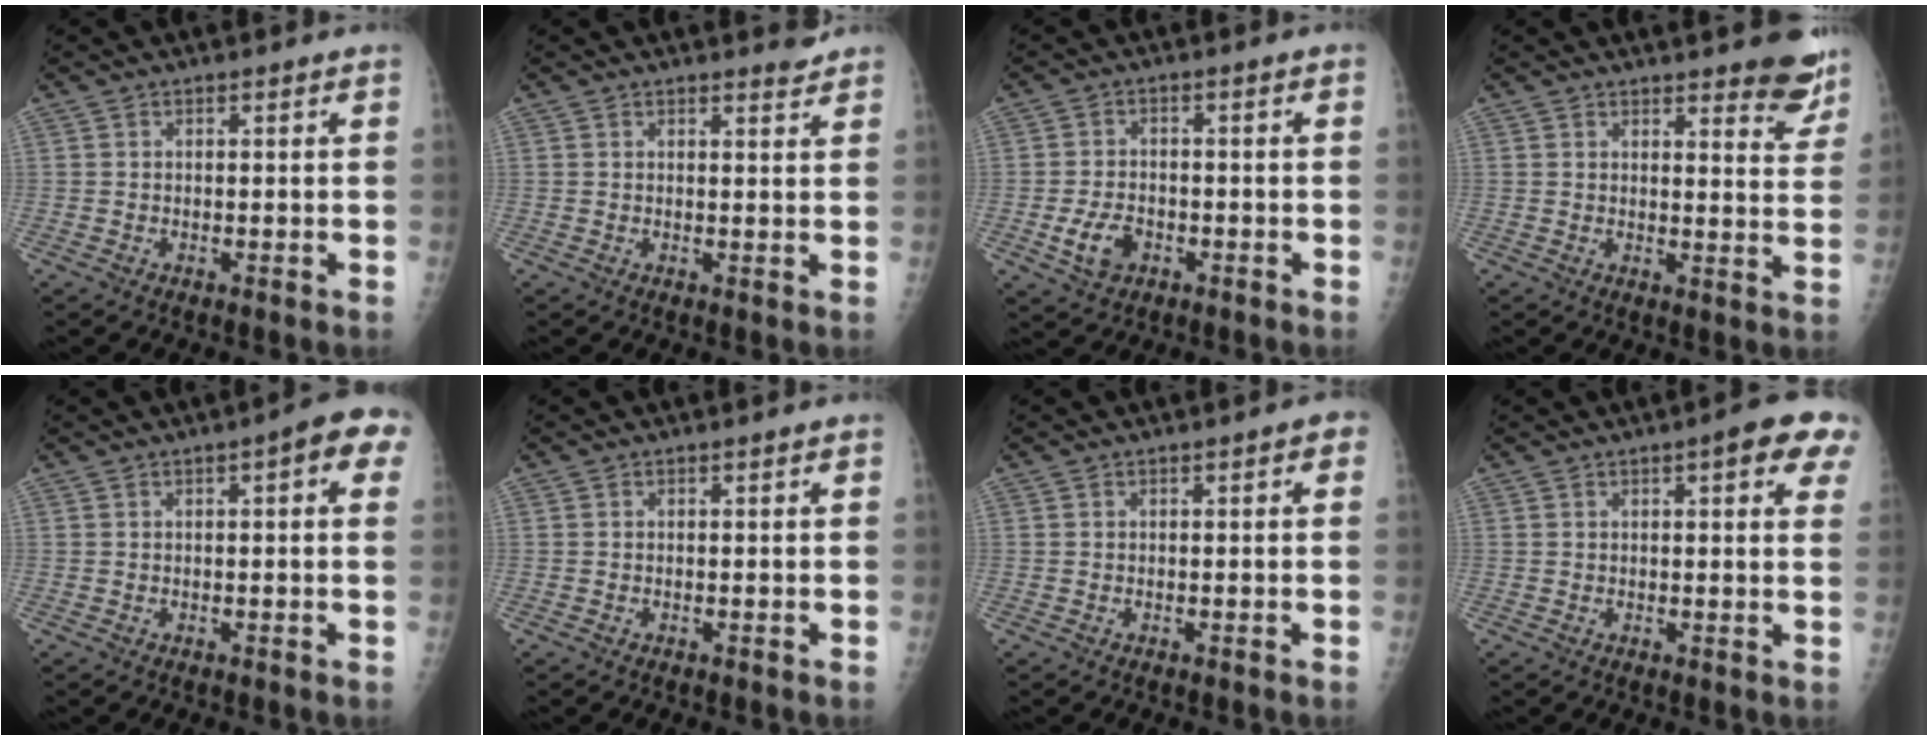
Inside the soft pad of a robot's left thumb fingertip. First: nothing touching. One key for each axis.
{"total": 1.6, "fx": 1.5, "fy": 0.1, "fz": 0.2, "tx": 0.001, "ty": -0.017, "tz": 0.019}
{"total": 5.6, "fx": -2.1, "fy": 3.9, "fz": 3.4, "tx": -0.059, "ty": 0.010, "tz": -0.035}
{"total": 7.7, "fx": 6.2, "fy": 2.2, "fz": 3.8, "tx": -0.013, "ty": -0.042, "tz": 0.065}
{"total": 6.2, "fx": 2.0, "fy": 1.8, "fz": 5.6, "tx": -0.057, "ty": 0.010, "tz": 0.015}
{"total": 0.0}
{"total": 1.4, "fx": 0.3, "fy": 0.5, "fz": 1.2, "tx": -0.011, "ty": 0.004, "tz": 0.000}
{"total": 7.9, "fx": 3.7, "fy": 1.9, "fz": 6.7, "tx": -0.058, "ty": -0.003, "tz": 0.035}